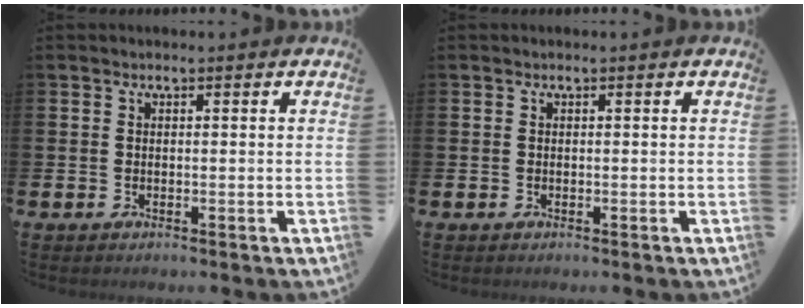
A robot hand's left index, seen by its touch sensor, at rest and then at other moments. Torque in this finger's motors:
{"motor_torque": [-0.09, 0.06, -0.04, 0.00]}